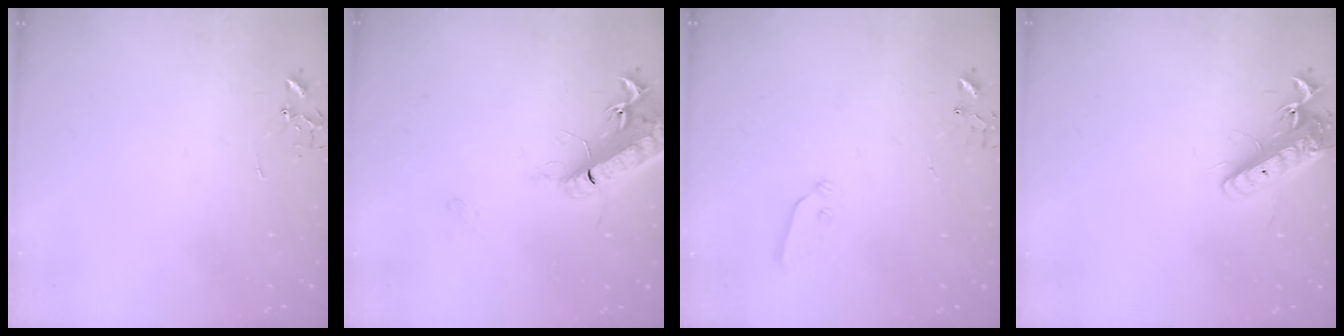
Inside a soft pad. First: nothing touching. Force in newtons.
{"total": 17.2, "press": 16.5, "slide": 4.6}
{"total": 4.3, "press": 4.3, "slide": 0.3}
{"total": 13.9, "press": 13.7, "slide": 2.5}